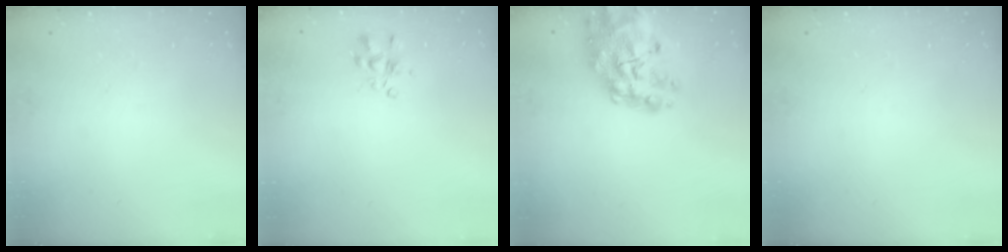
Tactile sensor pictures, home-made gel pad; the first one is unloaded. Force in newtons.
{"total": 3.4, "press": 3.3, "slide": 1.0}
{"total": 14.9, "press": 14.1, "slide": 4.7}
{"total": 0.0}